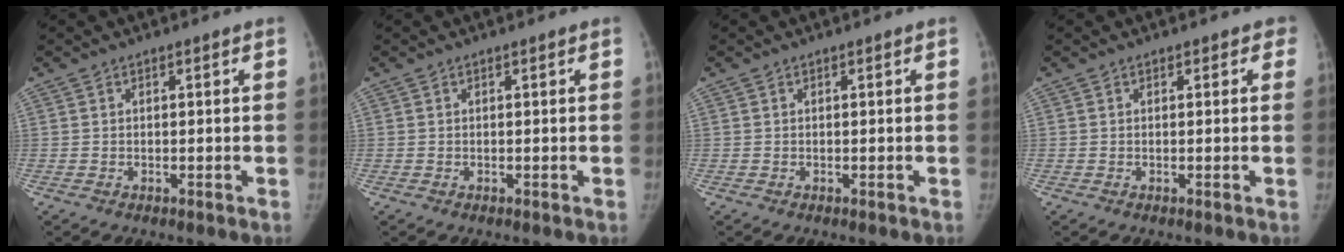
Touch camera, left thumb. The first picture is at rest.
{"total": 0.0}
{"total": 0.0}
{"total": 1.2, "force": [0.7, 0.9, 0.4], "torque": [0.019, 0.002, 0.000]}